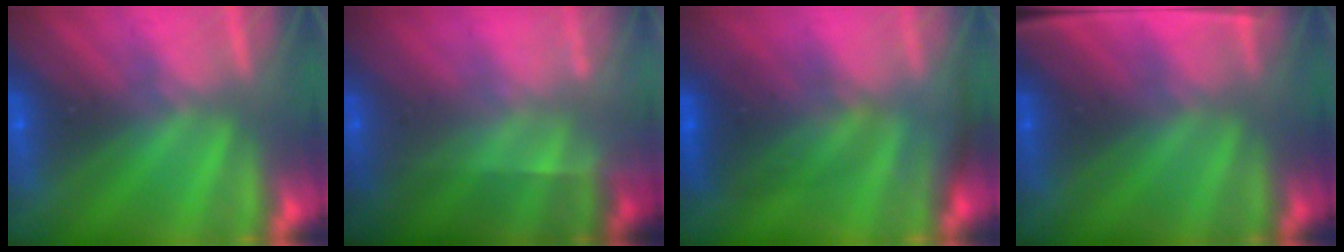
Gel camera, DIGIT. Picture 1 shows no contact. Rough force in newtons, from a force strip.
{"total": 1.8}
{"total": 2.3}
{"total": 2.5}